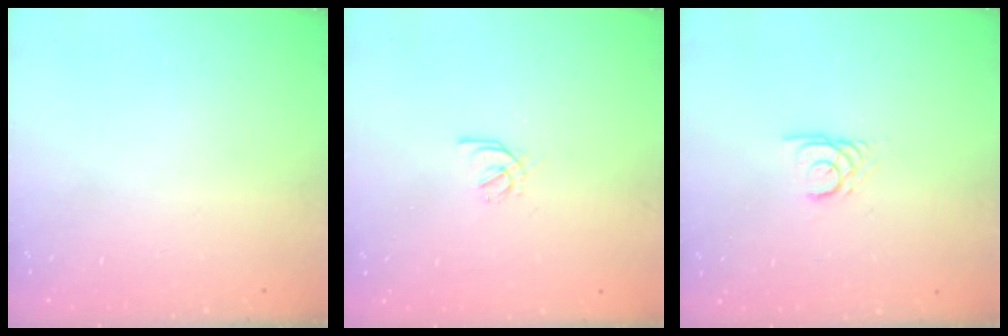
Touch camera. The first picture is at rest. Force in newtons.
{"total": 1.7, "press": 1.6, "slide": 0.5}
{"total": 2.7, "press": 2.7, "slide": 0.1}